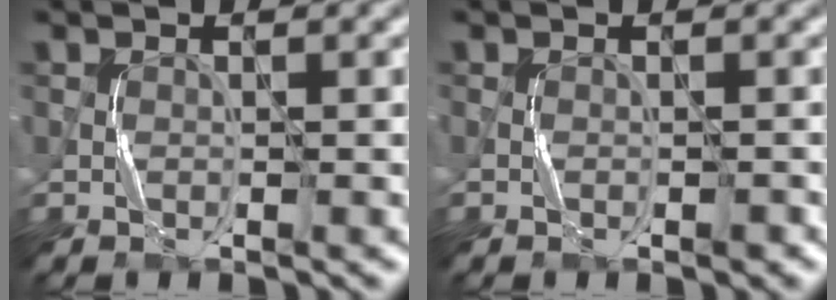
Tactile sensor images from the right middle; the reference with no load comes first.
{"total": 0.8, "force": [-0.4, 0.4, 0.5], "torque": [-0.014, 0.002, -0.006]}